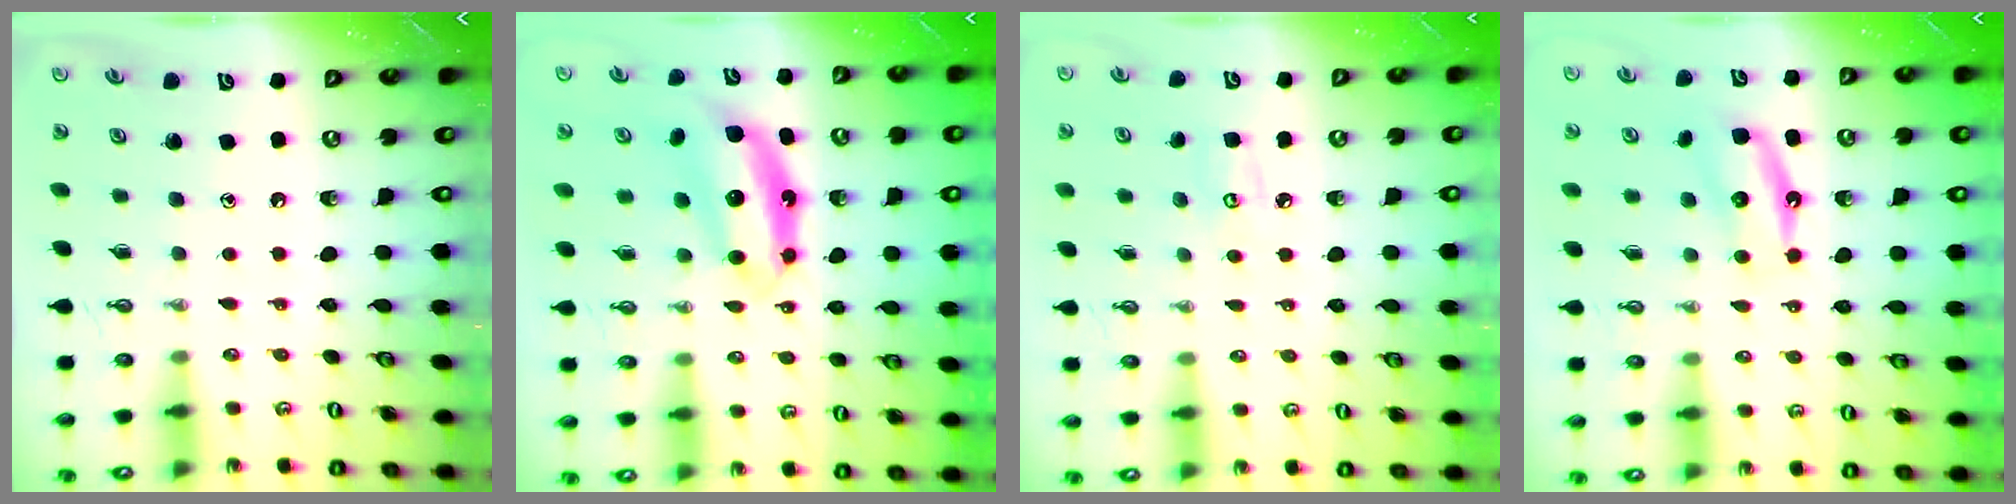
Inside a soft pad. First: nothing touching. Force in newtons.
{"total": 7.3, "press": 7.3, "slide": 0.2}
{"total": 6.7, "press": 6.6, "slide": 0.6}
{"total": 6.4, "press": 6.4, "slide": 1.1}